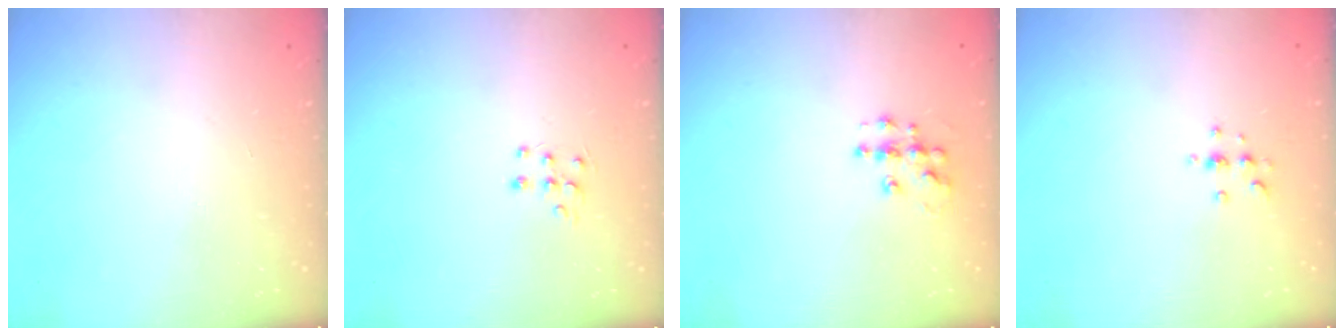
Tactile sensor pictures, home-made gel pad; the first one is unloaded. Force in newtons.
{"total": 6.4, "press": 6.3, "slide": 0.8}
{"total": 8.3, "press": 8.2, "slide": 0.5}
{"total": 2.9, "press": 2.9, "slide": 0.4}